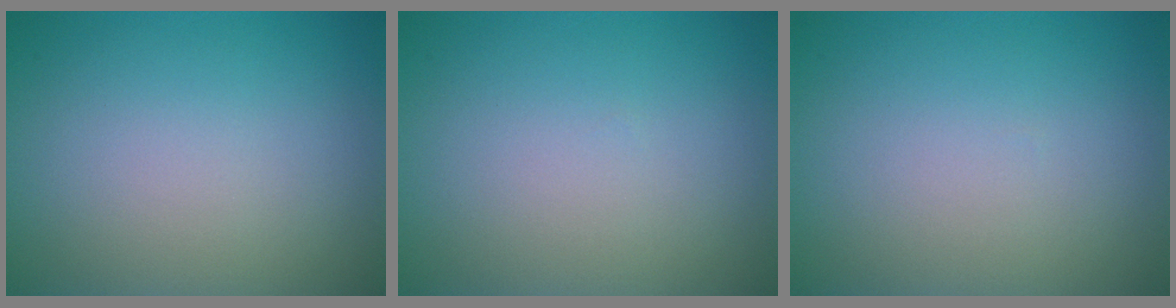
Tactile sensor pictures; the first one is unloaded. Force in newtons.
{"total": 0.0}
{"total": 0.0}